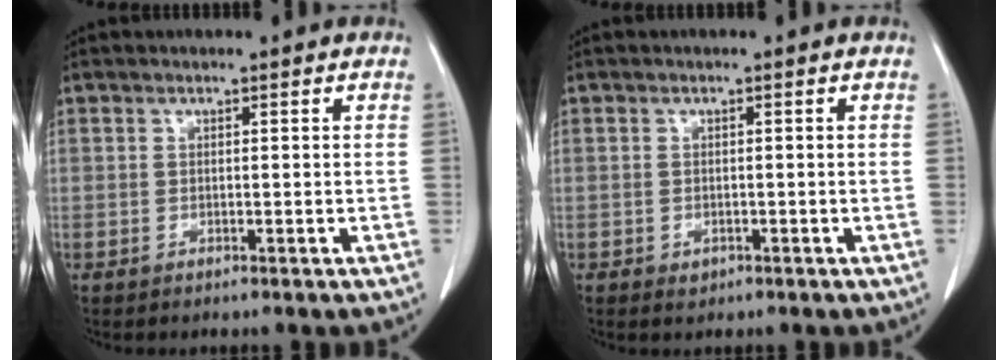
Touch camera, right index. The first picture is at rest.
{"total": 1.0, "force": [-0.5, 0.7, 0.4], "torque": [-0.006, 0.001, -0.003]}